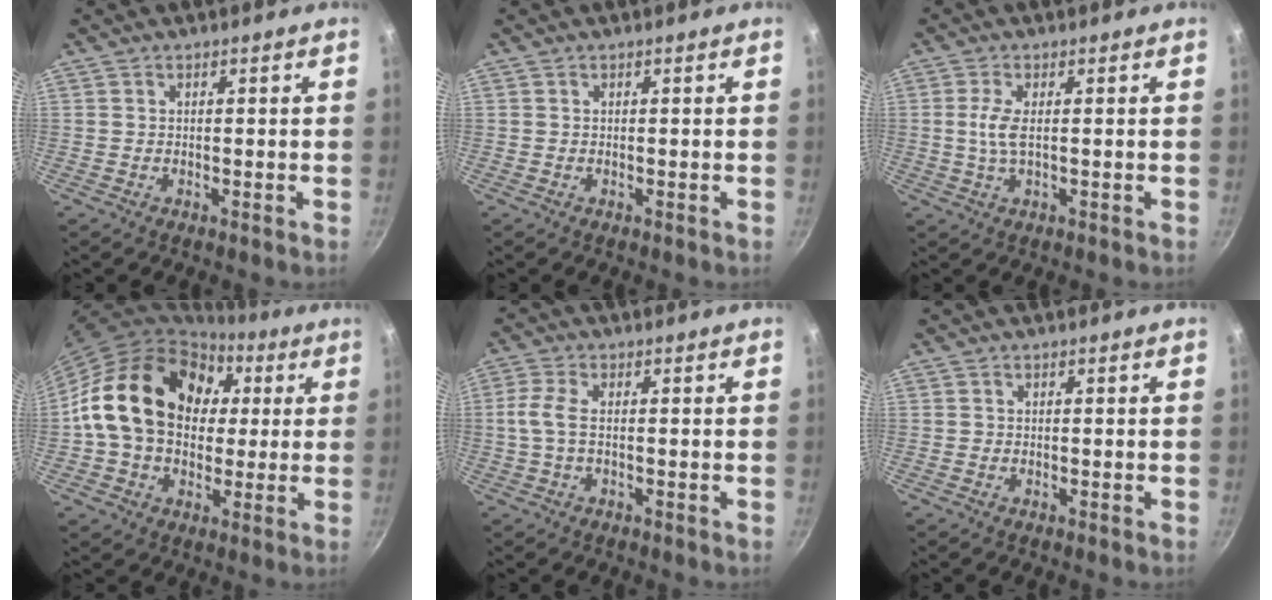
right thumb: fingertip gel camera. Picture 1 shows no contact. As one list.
[{"total": 0.0}, {"total": 3.9, "force": [0.2, 1.3, 3.7], "torque": [-0.088, 0.002, 0.003]}, {"total": 21.8, "force": [3.6, 16.3, 14.0], "torque": [-0.219, 0.028, 0.053]}, {"total": 4.4, "force": [-0.2, 1.9, 3.9], "torque": [-0.098, 0.010, -0.011]}, {"total": 0.0}]